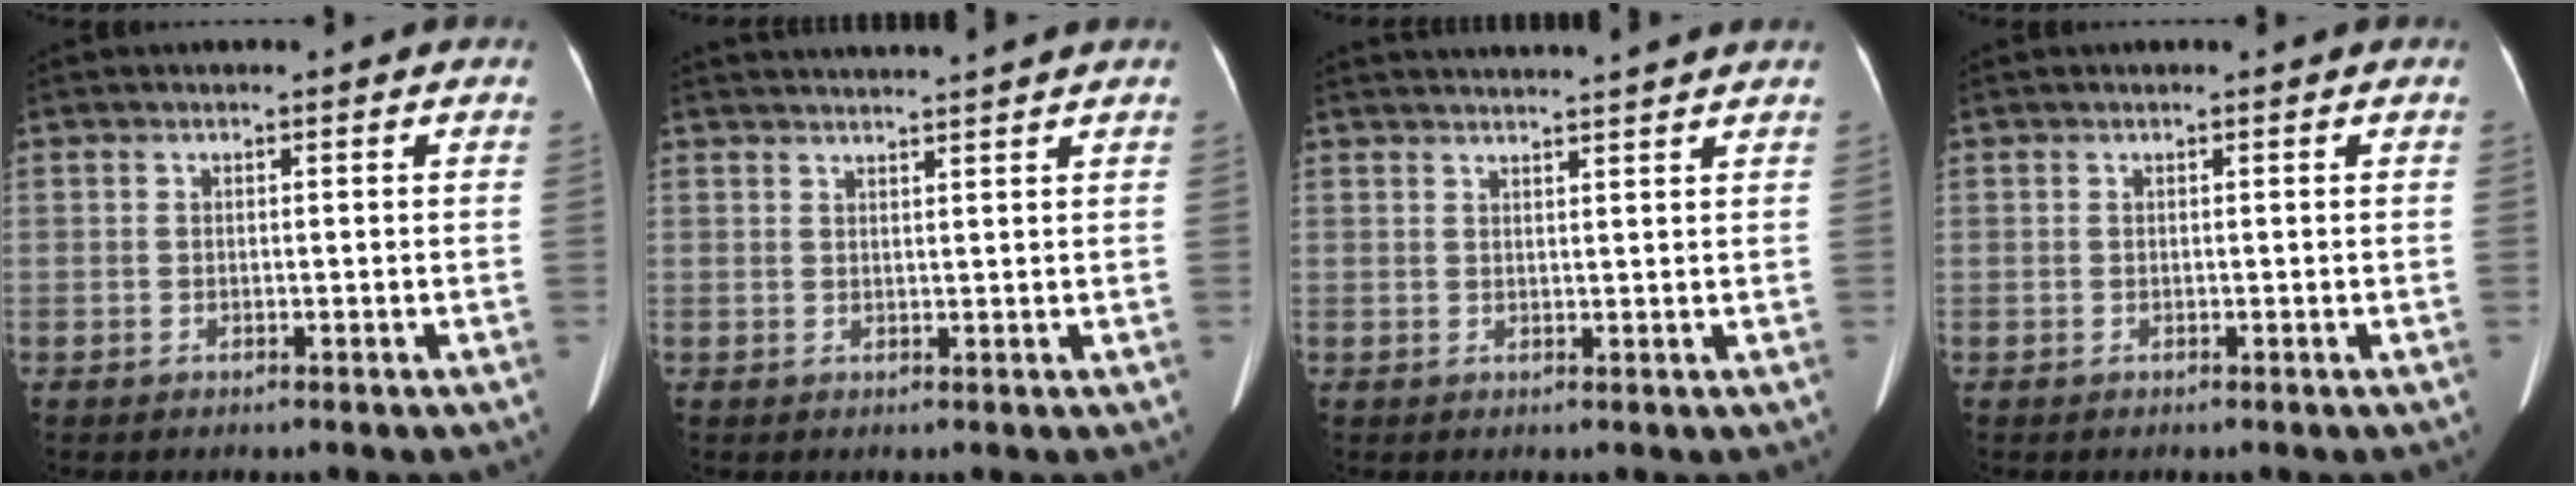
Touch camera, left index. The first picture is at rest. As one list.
[{"total": 6.1, "force": [5.7, -1.5, 1.7], "torque": [-0.024, 0.015, 0.075]}, {"total": 8.7, "force": [8.2, -1.3, 2.6], "torque": [-0.034, 0.016, 0.098]}, {"total": 0.0}]